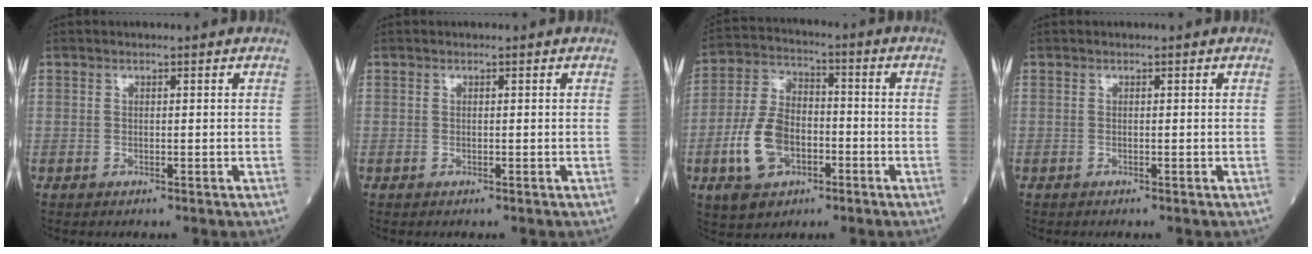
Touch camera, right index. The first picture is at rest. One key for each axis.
{"total": 0.0}
{"total": 11.1, "fx": -3.7, "fy": 6.8, "fz": 7.9, "tx": -0.178, "ty": 0.012, "tz": -0.066}
{"total": 0.0}